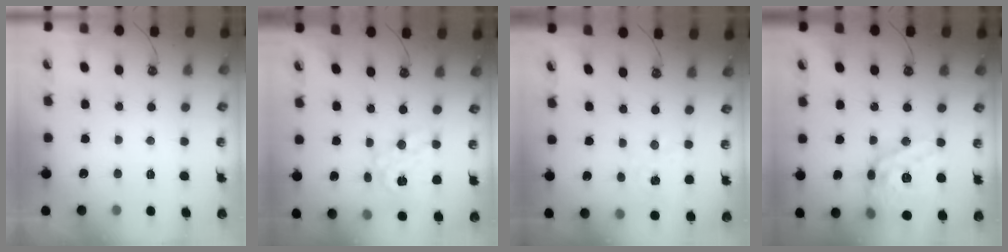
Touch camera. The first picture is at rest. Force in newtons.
{"total": 13.4, "press": 13.3, "slide": 1.3}
{"total": 1.3, "press": 1.3, "slide": 0.2}
{"total": 18.9, "press": 18.8, "slide": 1.6}